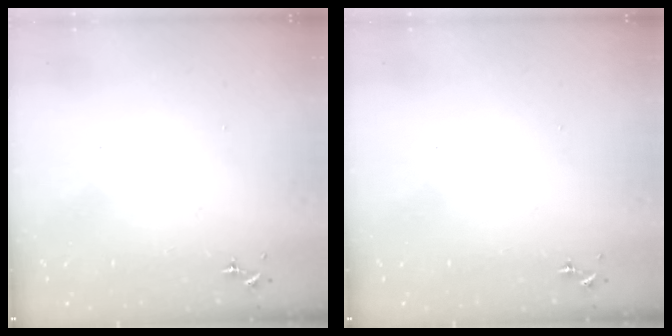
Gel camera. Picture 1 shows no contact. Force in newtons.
{"total": 0.0}